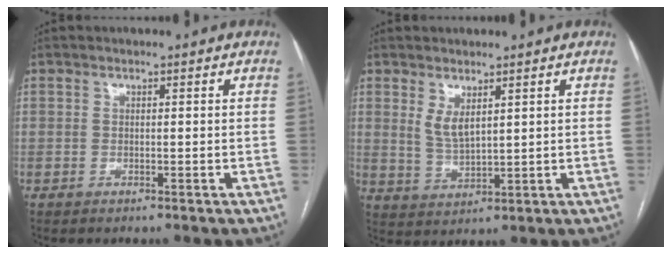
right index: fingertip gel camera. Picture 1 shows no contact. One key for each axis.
{"total": 3.8, "fx": 2.0, "fy": 1.3, "fz": 3.0, "tx": -0.063, "ty": -0.010, "tz": 0.048}